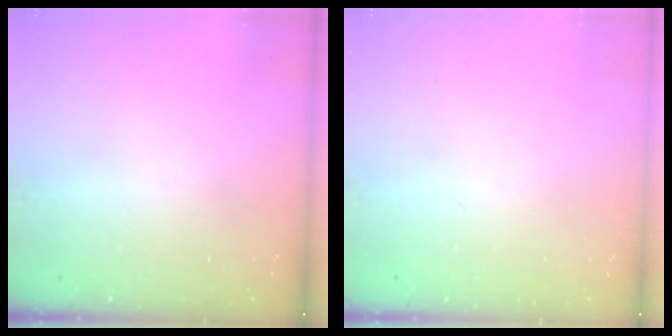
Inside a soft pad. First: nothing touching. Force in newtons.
{"total": 0.0}